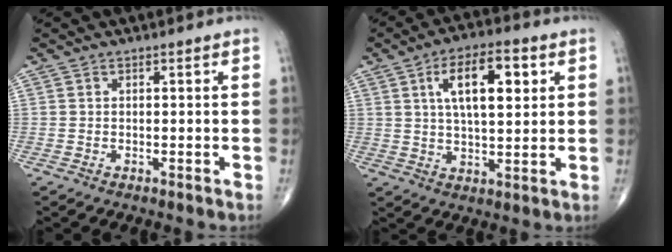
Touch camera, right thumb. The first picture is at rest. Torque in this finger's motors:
{"motor_torque": [-0.40, 2.62, 1.10, 0.34, 0.39]}